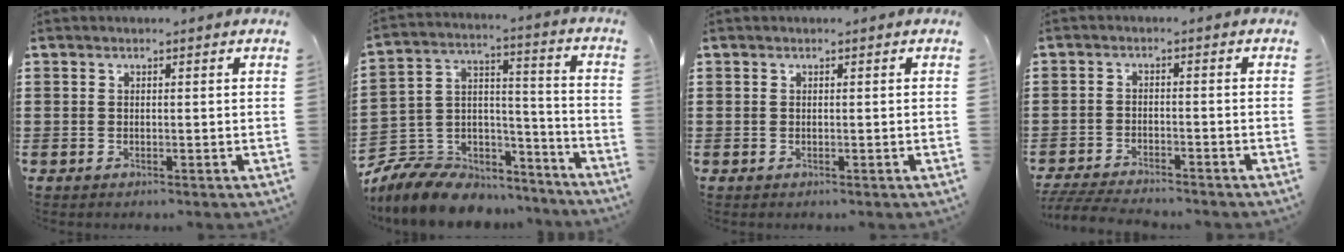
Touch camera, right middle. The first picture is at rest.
{"total": 9.2, "force": [-8.0, 4.2, 1.6], "torque": [-0.056, 0.002, -0.159]}
{"total": 0.0}
{"total": 4.4, "force": [-4.3, 0.5, 0.9], "torque": [-0.027, -0.001, -0.091]}